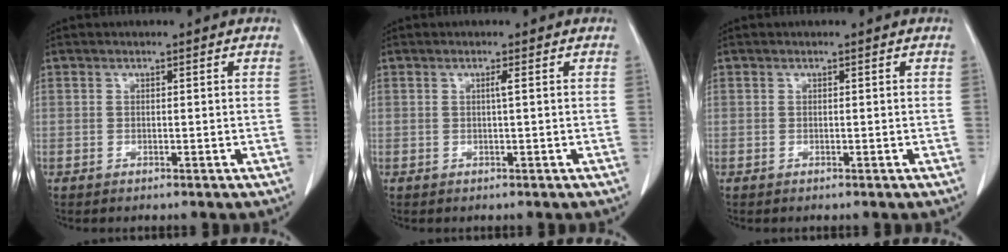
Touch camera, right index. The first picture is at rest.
{"total": 0.8, "force": [0.1, -0.2, 0.7], "torque": [-0.013, 0.000, 0.003]}
{"total": 0.0}